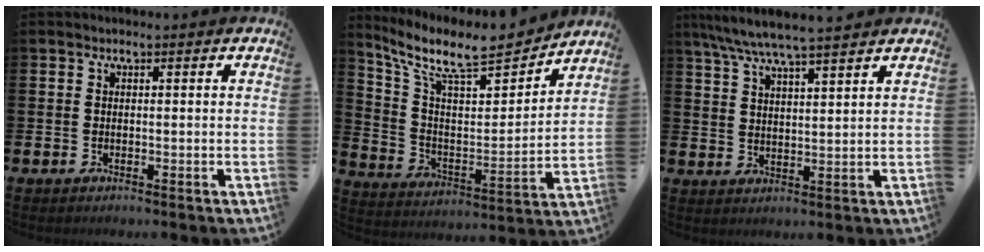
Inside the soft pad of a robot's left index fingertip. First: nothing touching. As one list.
[{"total": 10.1, "force": [8.6, 2.6, 4.6], "torque": [-0.125, -0.061, 0.146]}, {"total": 6.3, "force": [5.8, 0.0, 2.5], "torque": [-0.070, -0.022, 0.104]}]